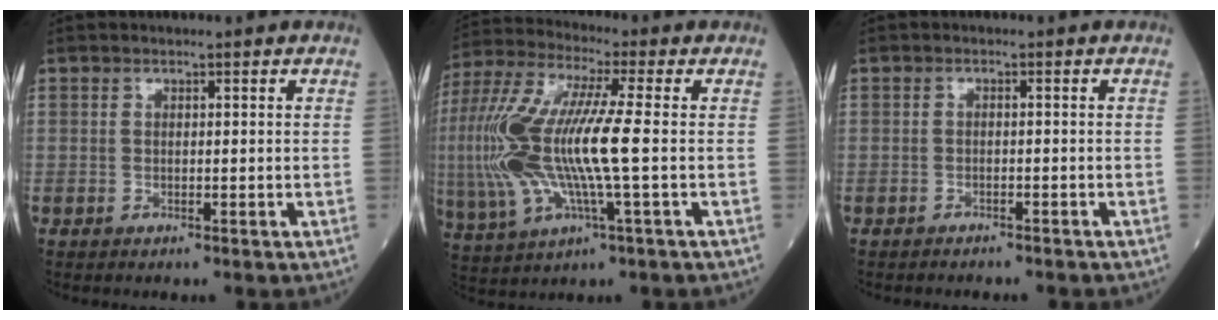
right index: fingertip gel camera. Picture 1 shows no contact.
{"total": 18.8, "force": [-0.9, 3.7, 18.4], "torque": [-0.429, 0.002, -0.016]}
{"total": 4.1, "force": [-3.6, 1.2, 1.4], "torque": [-0.023, -0.004, -0.043]}